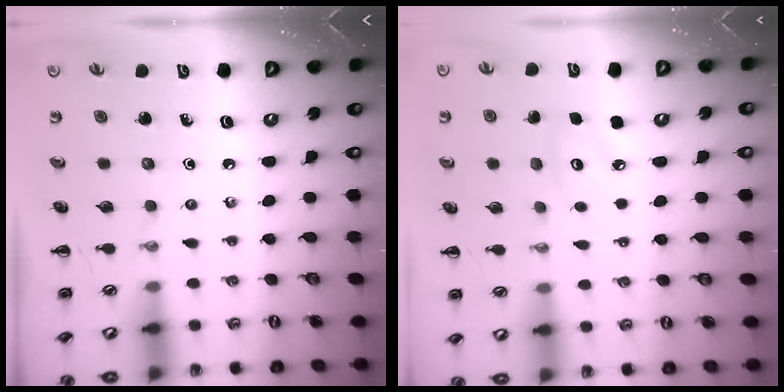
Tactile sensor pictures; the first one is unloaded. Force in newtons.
{"total": 4.1, "press": 4.1, "slide": 0.6}